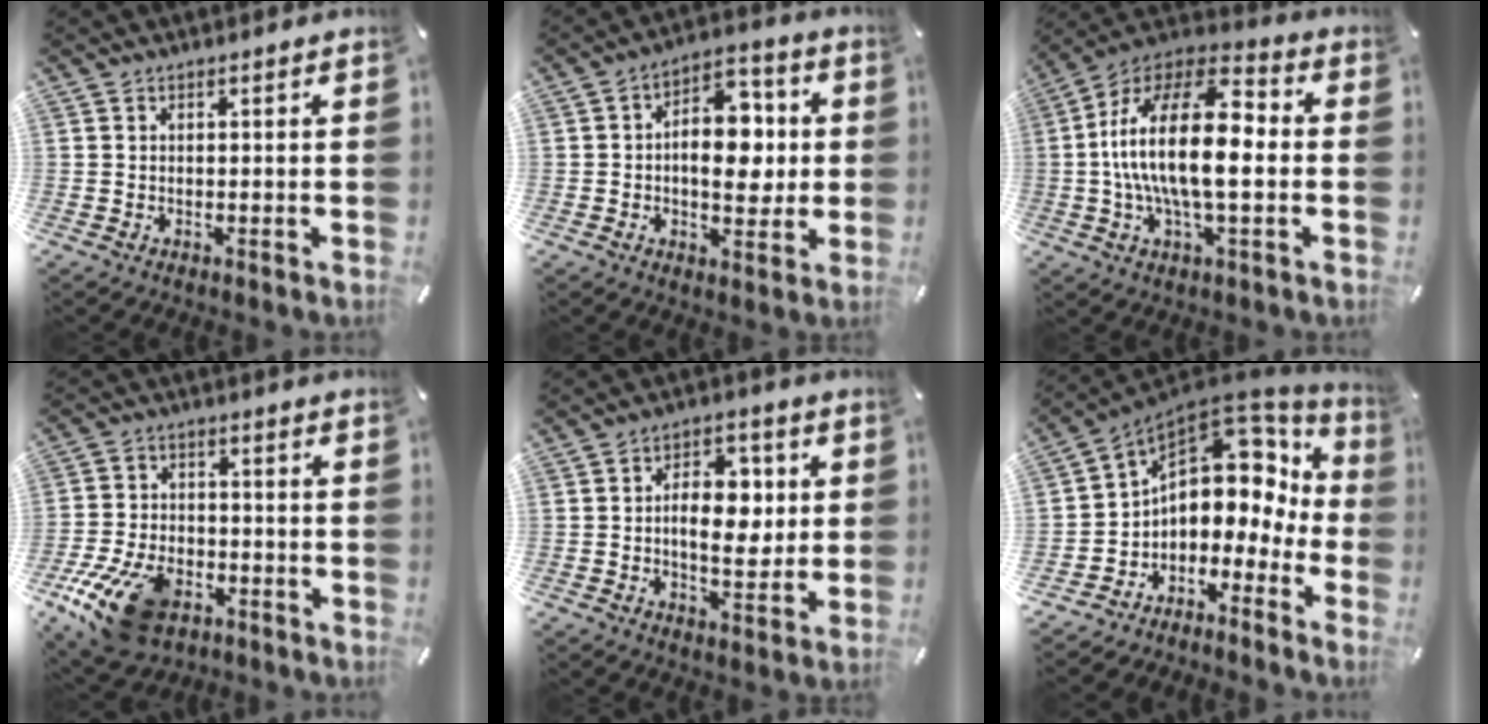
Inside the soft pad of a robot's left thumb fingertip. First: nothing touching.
{"total": 12.4, "force": [0.0, 8.1, 9.4], "torque": [-0.115, 0.003, 0.001]}
{"total": 20.0, "force": [-1.1, 8.5, 18.1], "torque": [-0.365, 0.004, -0.023]}
{"total": 15.7, "force": [-8.4, 9.0, 9.6], "torque": [-0.186, 0.046, -0.139]}
{"total": 11.3, "force": [1.1, 7.0, 8.7], "torque": [-0.109, 0.000, 0.015]}
{"total": 9.6, "force": [4.2, 7.3, 4.5], "torque": [-0.073, -0.058, 0.072]}